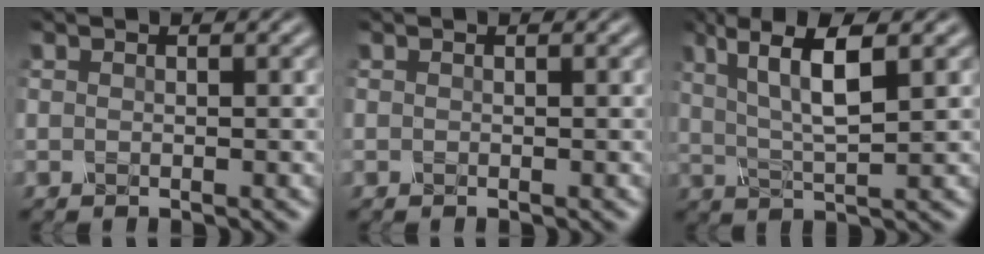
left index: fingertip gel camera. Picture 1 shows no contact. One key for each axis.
{"total": 0.0}
{"total": 6.9, "fx": 2.3, "fy": 1.9, "fz": 6.2, "tx": -0.115, "ty": 0.004, "tz": 0.041}